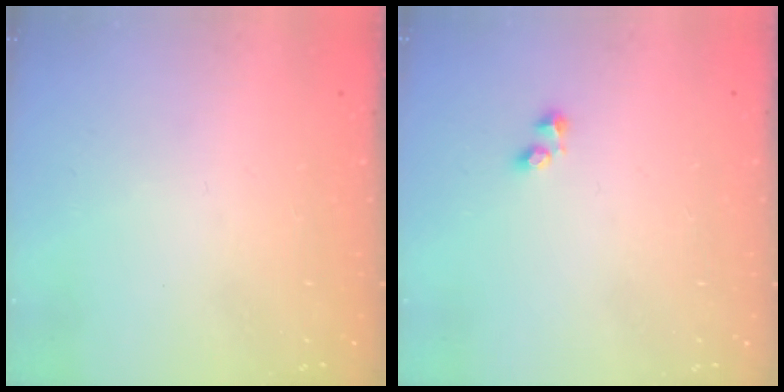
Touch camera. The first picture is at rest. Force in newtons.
{"total": 1.9, "press": 1.9, "slide": 0.5}